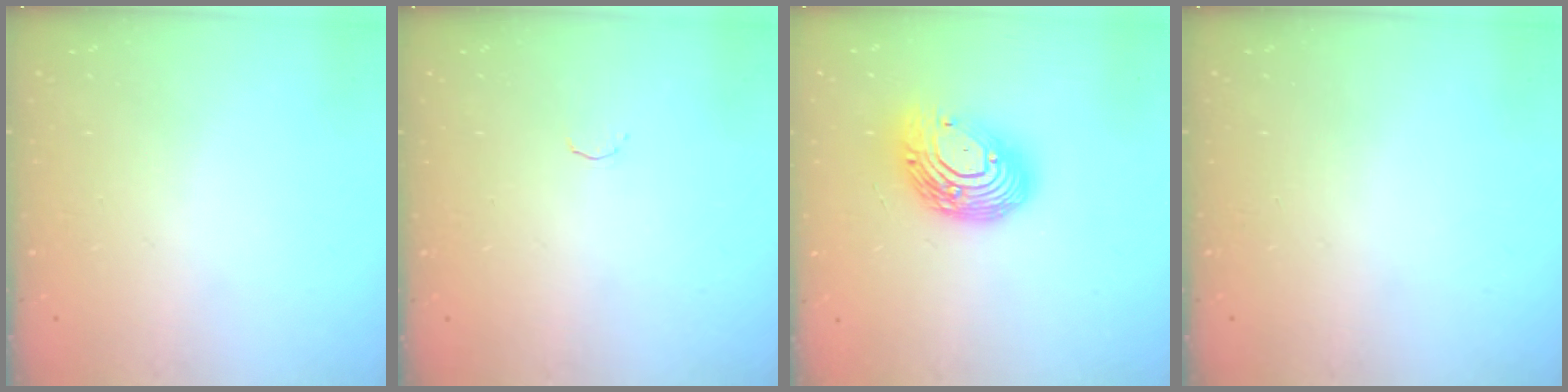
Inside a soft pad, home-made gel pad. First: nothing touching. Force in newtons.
{"total": 1.7, "press": 1.6, "slide": 0.5}
{"total": 16.4, "press": 16.4, "slide": 1.2}
{"total": 0.0}